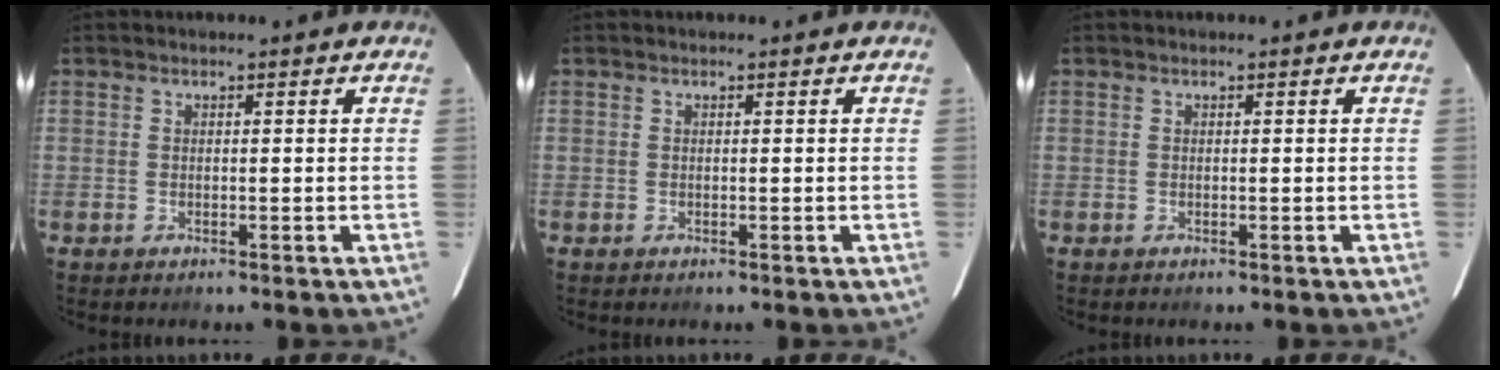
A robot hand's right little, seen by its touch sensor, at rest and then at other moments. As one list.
[{"total": 0.0}, {"total": 0.0}]